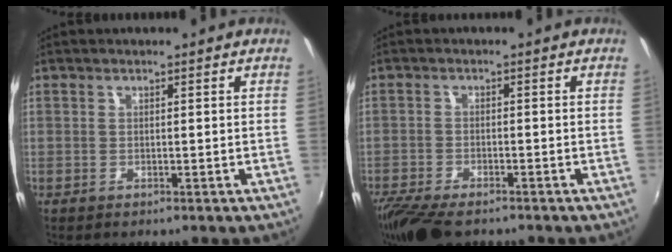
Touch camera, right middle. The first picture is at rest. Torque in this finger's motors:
{"motor_torque": [1.03, -1.11, 0.16, 0.05]}